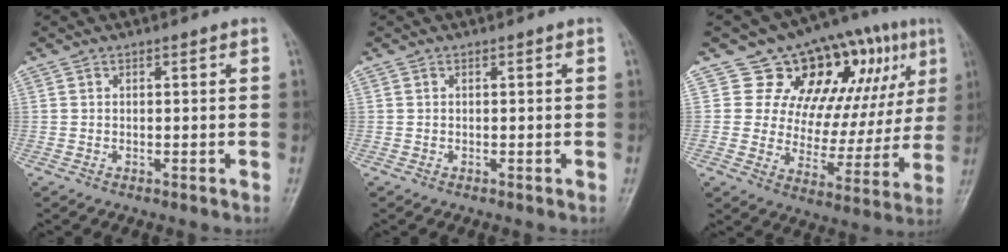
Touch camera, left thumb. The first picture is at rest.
{"total": 0.0}
{"total": 19.2, "force": [8.6, 11.3, 13.0], "torque": [-0.104, -0.017, 0.127]}